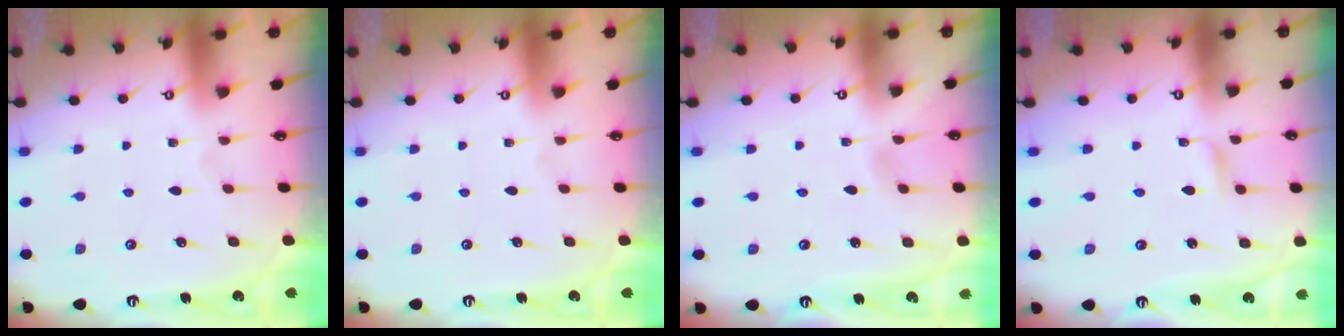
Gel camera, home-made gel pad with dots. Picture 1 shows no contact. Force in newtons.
{"total": 0.0}
{"total": 2.6, "press": 2.6, "slide": 0.3}
{"total": 1.4, "press": 1.4, "slide": 0.1}